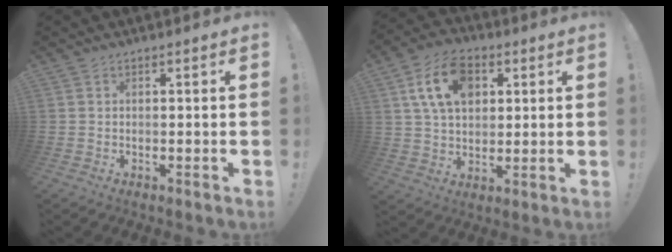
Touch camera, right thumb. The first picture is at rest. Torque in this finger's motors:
{"motor_torque": [0.27, 0.27, 0.27, 0.08, 0.06]}